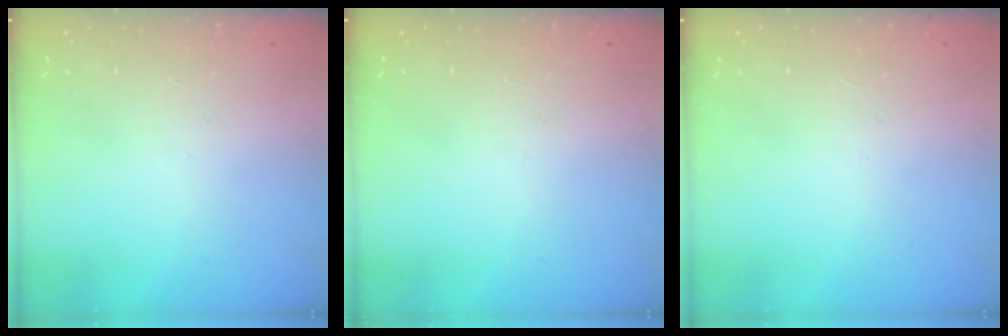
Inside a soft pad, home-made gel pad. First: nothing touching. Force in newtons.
{"total": 0.0}
{"total": 0.0}